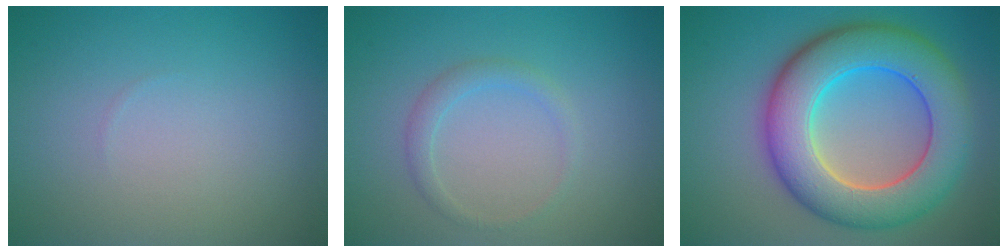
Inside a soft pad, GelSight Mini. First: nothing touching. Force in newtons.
{"total": 1.5, "press": 1.5, "slide": 0.1}
{"total": 10.4, "press": 10.3, "slide": 0.6}